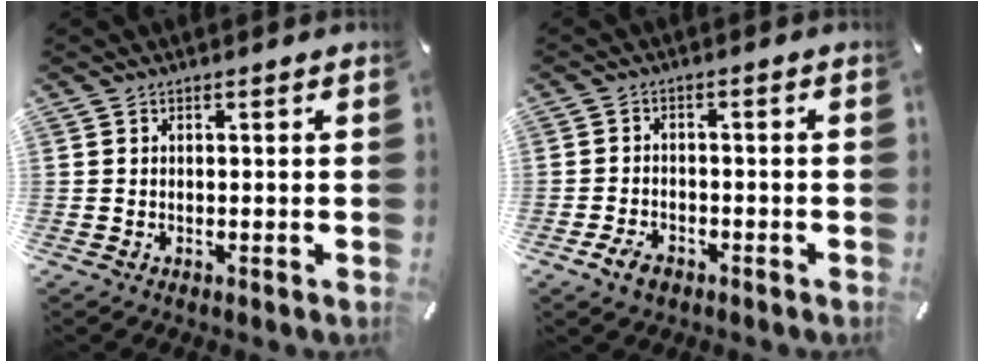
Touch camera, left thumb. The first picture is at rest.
{"total": 4.0, "force": [-2.6, 2.5, 1.7], "torque": [-0.038, 0.012, -0.052]}